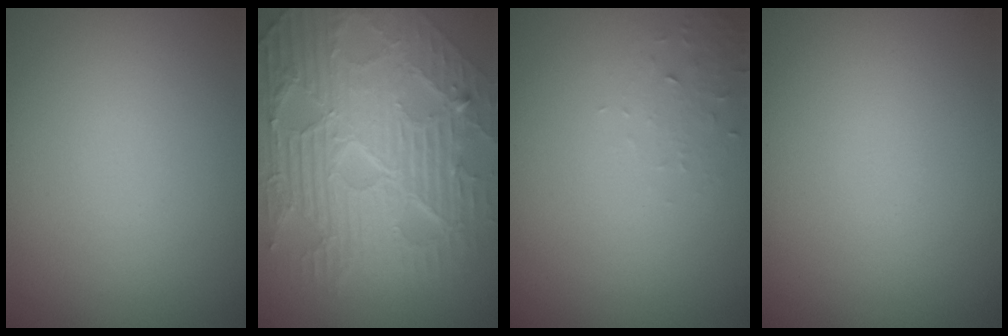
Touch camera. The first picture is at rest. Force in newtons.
{"total": 11.4, "press": 7.5, "slide": 8.5}
{"total": 1.2, "press": 1.2, "slide": 0.1}
{"total": 0.0}